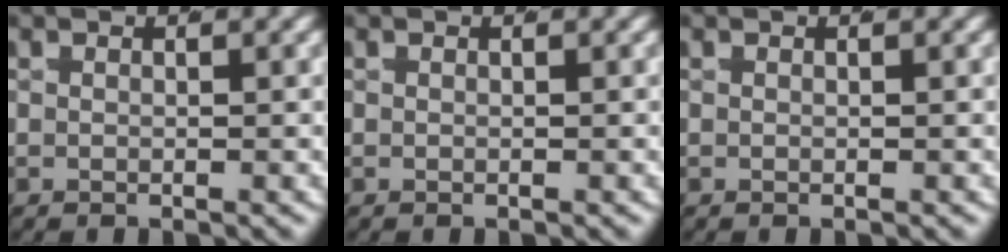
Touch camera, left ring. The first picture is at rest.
{"total": 0.0}
{"total": 0.0}